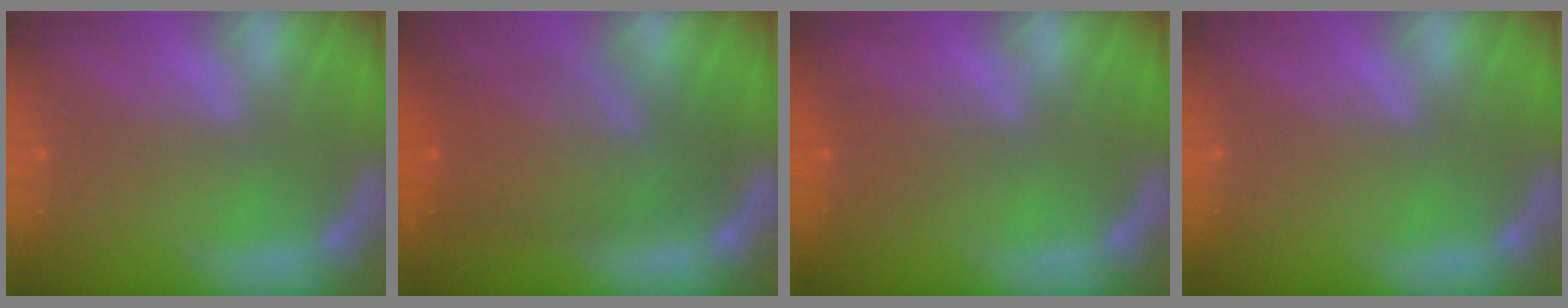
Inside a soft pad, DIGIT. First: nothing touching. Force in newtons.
{"total": 9.1}
{"total": 2.0}
{"total": 0.0}